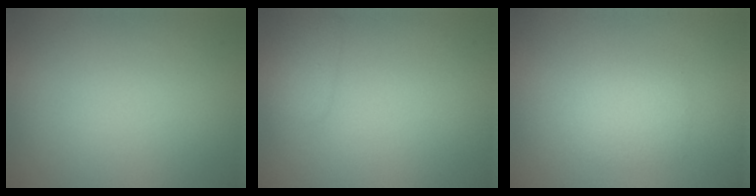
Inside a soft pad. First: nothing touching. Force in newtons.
{"total": 1.6, "press": 1.6, "slide": 0.1}
{"total": 1.9, "press": 1.9, "slide": 0.1}